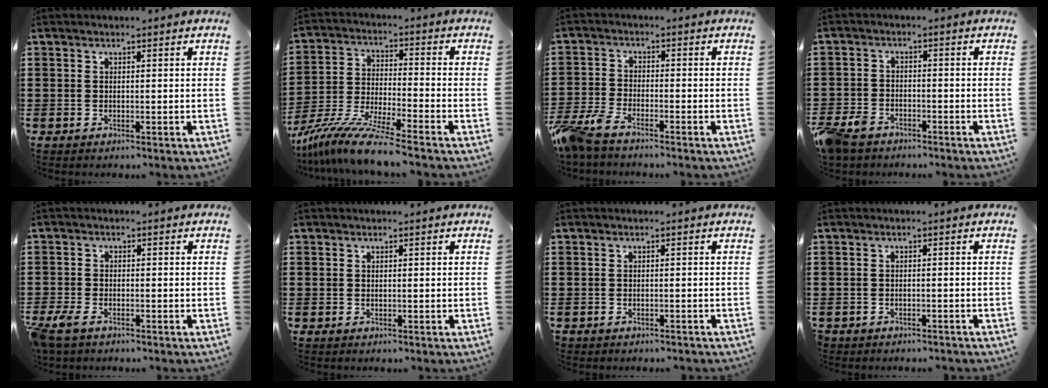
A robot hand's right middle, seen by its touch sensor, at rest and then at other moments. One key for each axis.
{"total": 10.2, "fx": -8.8, "fy": 0.0, "fz": 5.0, "tx": -0.107, "ty": -0.001, "tz": -0.177}
{"total": 5.1, "fx": -4.4, "fy": 1.0, "fz": 2.5, "tx": -0.081, "ty": -0.012, "tz": -0.093}
{"total": 4.1, "fx": -3.5, "fy": 1.8, "fz": 1.1, "tx": -0.046, "ty": -0.002, "tz": -0.079}
{"total": 2.8, "fx": -2.2, "fy": 1.0, "fz": 1.5, "tx": -0.054, "ty": -0.008, "tz": -0.052}
{"total": 0.0}
{"total": 0.9, "fx": -0.9, "fy": 0.2, "fz": 0.0, "tx": -0.002, "ty": 0.001, "tz": -0.020}
{"total": 1.3, "fx": -1.2, "fy": 0.3, "fz": -0.1, "tx": -0.003, "ty": 0.002, "tz": -0.028}